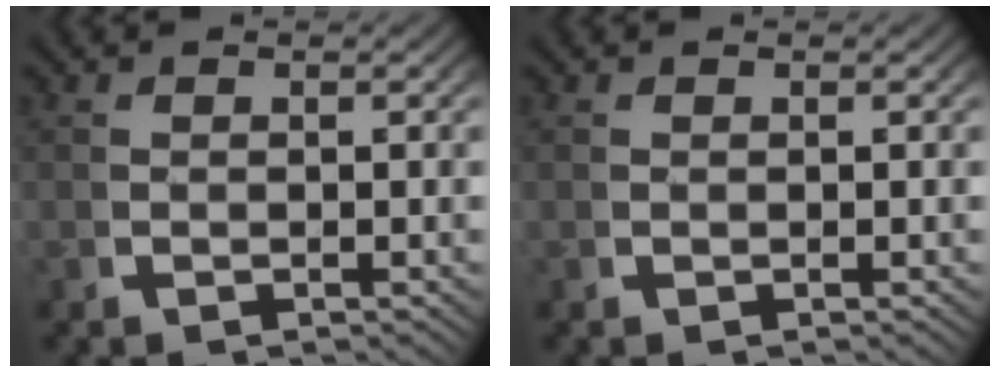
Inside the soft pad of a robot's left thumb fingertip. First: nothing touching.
{"total": 0.0}